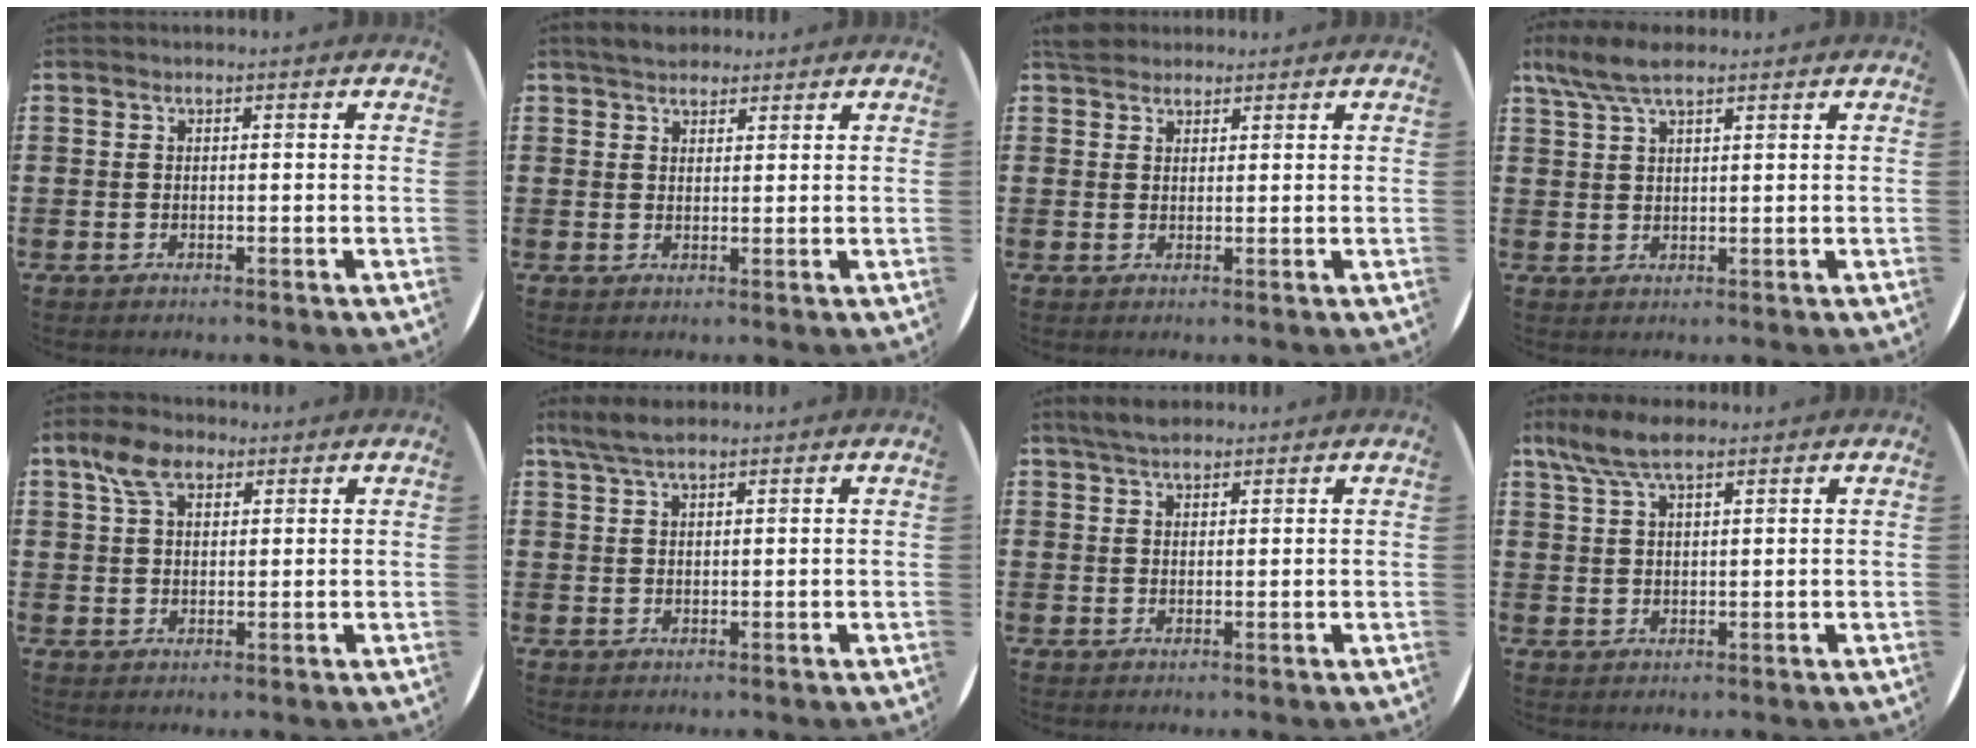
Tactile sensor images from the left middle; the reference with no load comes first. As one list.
[{"total": 2.9, "force": [2.7, 1.0, 0.5], "torque": [-0.014, 0.001, 0.051]}, {"total": 2.4, "force": [2.2, 0.9, 0.2], "torque": [-0.002, 0.004, 0.043]}, {"total": 5.4, "force": [3.9, 1.5, 3.3], "torque": [-0.074, 0.001, 0.071]}, {"total": 5.4, "force": [3.4, 3.1, 2.9], "torque": [-0.059, 0.011, 0.062]}, {"total": 3.6, "force": [2.7, 1.0, 2.1], "torque": [-0.045, 0.005, 0.050]}, {"total": 3.0, "force": [2.6, 0.9, 1.2], "torque": [-0.027, 0.003, 0.049]}, {"total": 6.0, "force": [4.3, 1.9, 3.6], "torque": [-0.081, 0.002, 0.078]}]